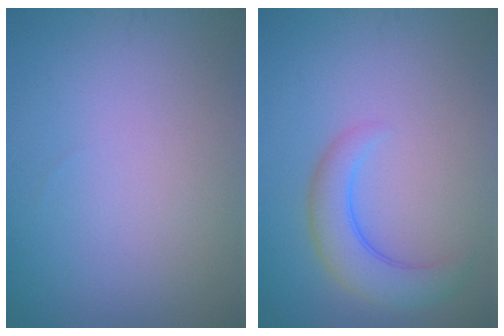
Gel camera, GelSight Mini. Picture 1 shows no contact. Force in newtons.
{"total": 3.8, "press": 3.7, "slide": 0.4}